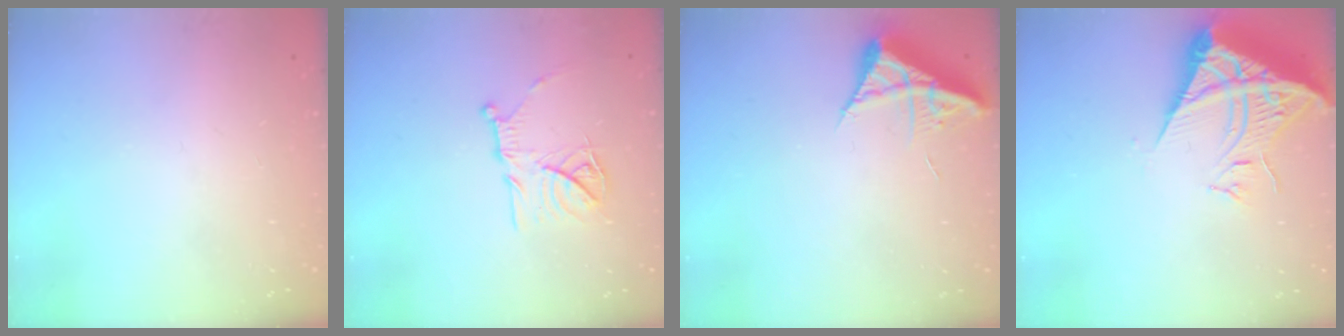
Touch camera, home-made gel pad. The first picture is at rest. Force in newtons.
{"total": 14.9, "press": 14.8, "slide": 1.4}
{"total": 9.2, "press": 9.2, "slide": 0.8}
{"total": 10.3, "press": 10.3, "slide": 1.2}